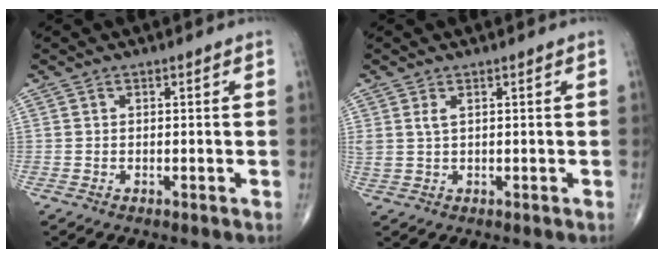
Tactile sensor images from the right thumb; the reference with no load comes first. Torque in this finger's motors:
{"motor_torque": [0.01, 0.01, 0.26, 0.28, 0.02]}